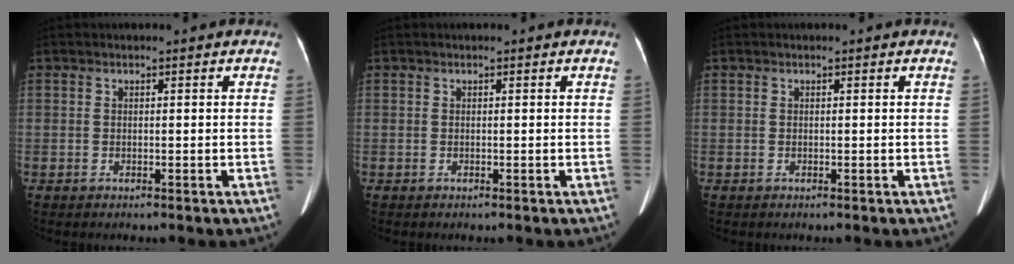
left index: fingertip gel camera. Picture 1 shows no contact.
{"total": 0.0}
{"total": 0.0}